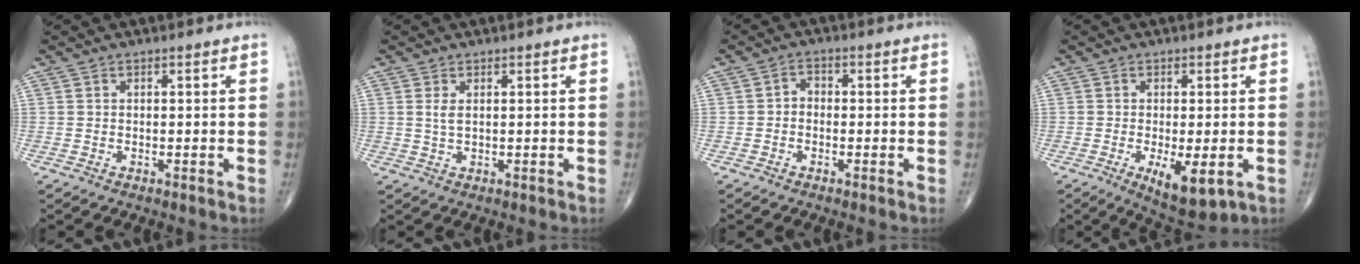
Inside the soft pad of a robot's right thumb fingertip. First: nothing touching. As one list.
[{"total": 1.8, "force": [0.5, 0.8, 1.5], "torque": [-0.035, 0.000, 0.016]}, {"total": 2.1, "force": [-0.5, 1.6, 1.2], "torque": [-0.005, 0.011, -0.019]}, {"total": 8.4, "force": [-2.5, 3.1, 7.4], "torque": [-0.113, -0.018, -0.032]}]